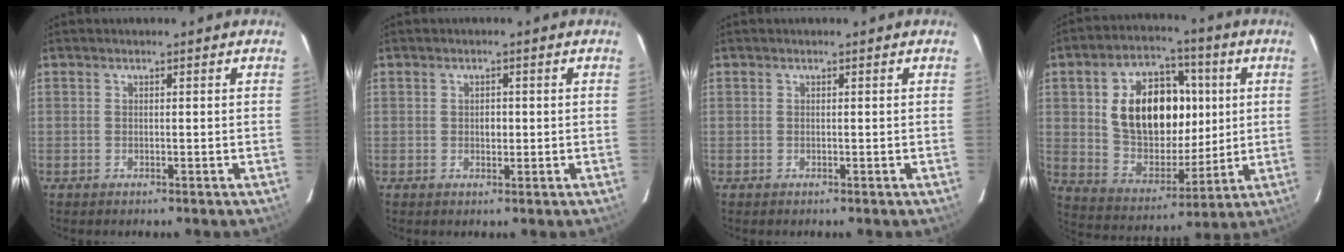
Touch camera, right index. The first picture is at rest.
{"total": 1.5, "force": [0.0, 1.2, 1.0], "torque": [-0.016, 0.004, -0.001]}
{"total": 0.0}
{"total": 19.0, "force": [3.9, 12.3, 13.9], "torque": [-0.258, 0.023, 0.085]}